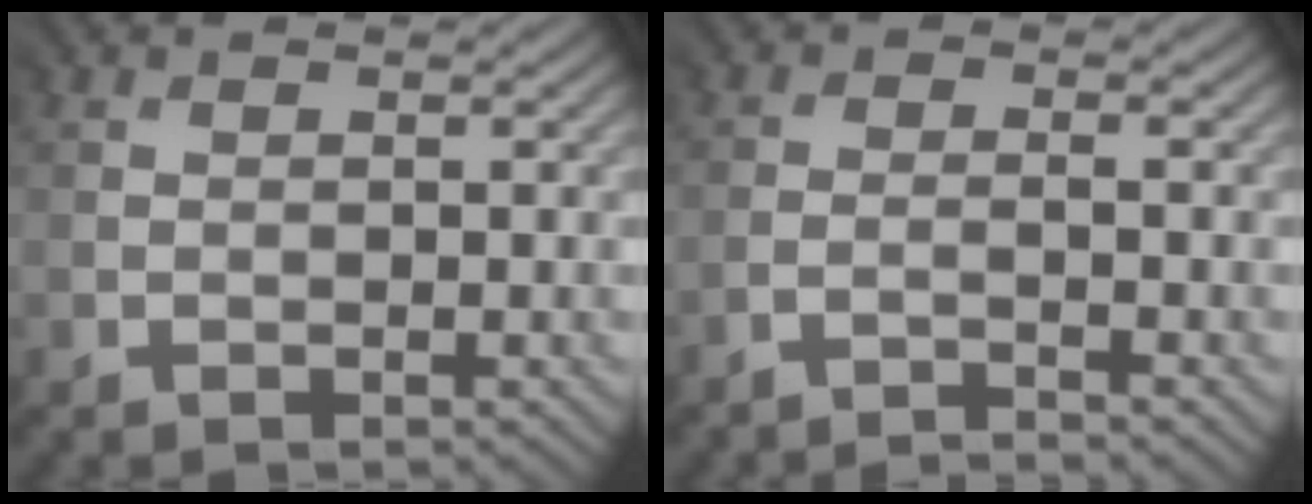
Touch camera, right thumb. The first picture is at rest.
{"total": 2.2, "force": [-2.0, -0.3, 0.7], "torque": [0.005, 0.008, -0.051]}